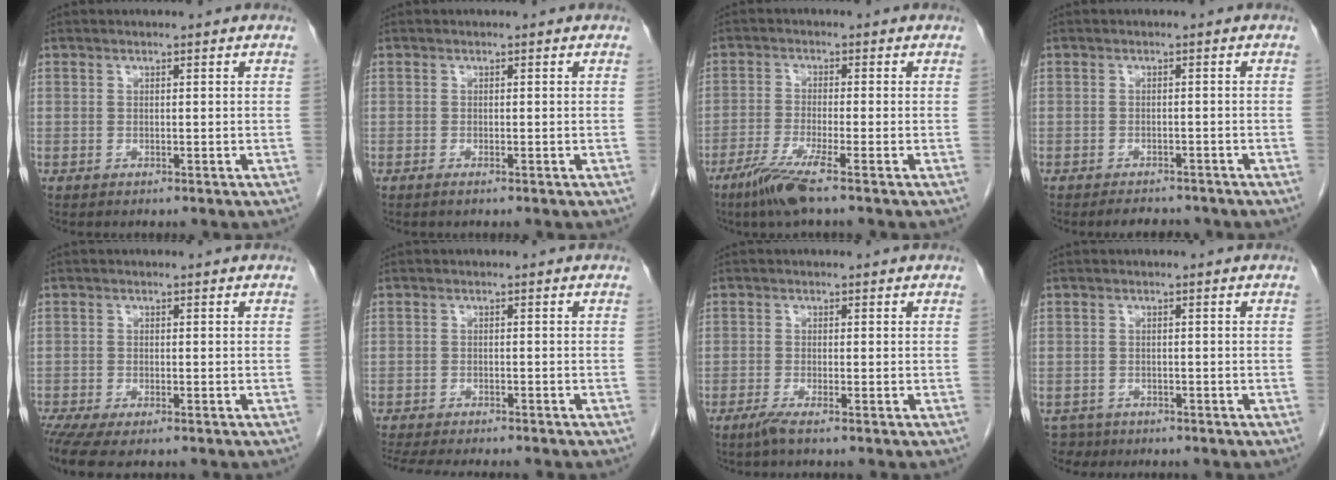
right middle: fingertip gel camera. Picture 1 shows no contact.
{"total": 0.6, "force": [-0.4, -0.1, 0.4], "torque": [-0.011, -0.001, -0.007]}
{"total": 5.7, "force": [-3.7, -0.5, 4.3], "torque": [-0.089, -0.018, -0.078]}
{"total": 3.5, "force": [-3.1, 1.3, 1.0], "torque": [-0.018, -0.003, -0.040]}
{"total": 5.8, "force": [-4.4, 1.2, 3.5], "torque": [-0.059, -0.016, -0.072]}
{"total": 12.0, "force": [-10.4, 2.0, 5.6], "torque": [-0.090, -0.017, -0.141]}
{"total": 1.9, "force": [-1.3, -0.2, 1.3], "torque": [-0.035, -0.006, -0.031]}
{"total": 2.3, "force": [-1.8, 1.4, -0.4], "torque": [-0.001, 0.002, -0.030]}